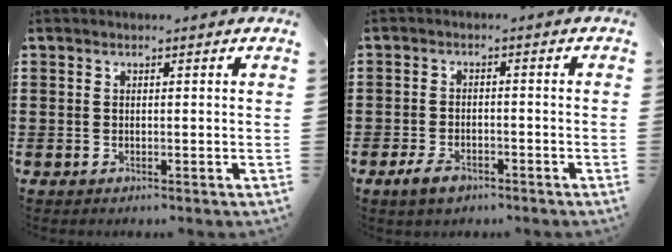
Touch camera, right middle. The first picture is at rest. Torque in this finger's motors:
{"motor_torque": [1.52, -0.18, 0.17, 0.04]}